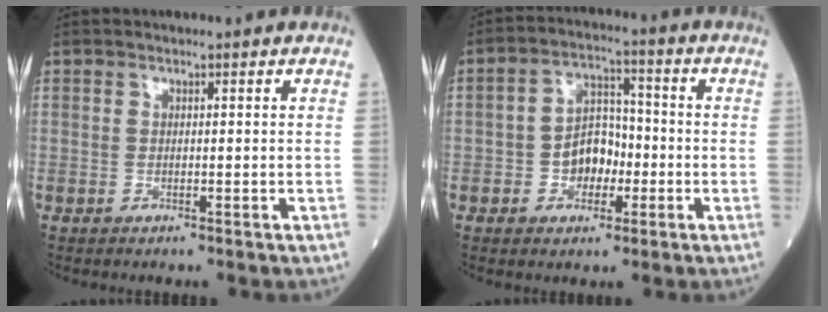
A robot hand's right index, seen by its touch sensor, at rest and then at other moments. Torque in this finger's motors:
{"motor_torque": [0.19, -0.15, 0.11, 0.04]}